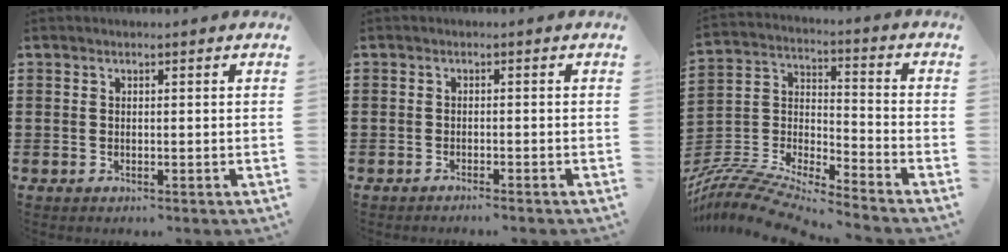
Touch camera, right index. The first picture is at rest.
{"total": 1.1, "force": [-1.0, -0.2, 0.2], "torque": [-0.006, 0.001, -0.021]}
{"total": 9.1, "force": [-8.7, 0.8, 2.8], "torque": [-0.068, 0.001, -0.180]}